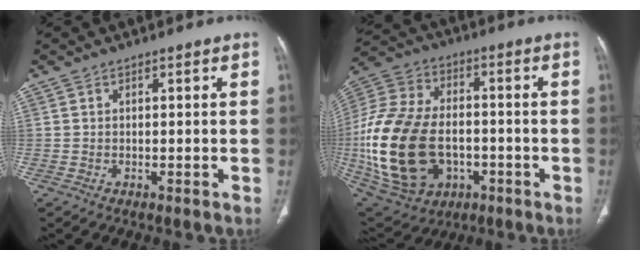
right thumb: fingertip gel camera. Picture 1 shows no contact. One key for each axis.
{"total": 26.5, "fx": -4.0, "fy": 17.9, "fz": 19.1, "tx": -0.406, "ty": 0.009, "tz": -0.048}